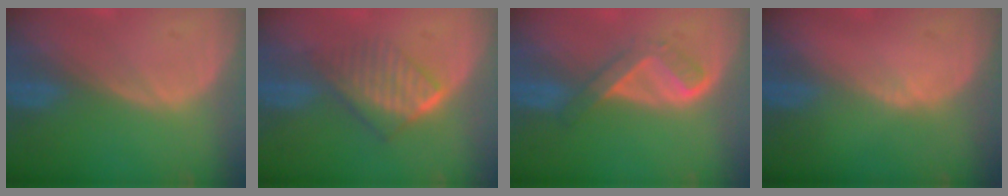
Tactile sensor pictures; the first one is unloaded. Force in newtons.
{"total": 6.6, "press": 5.9, "slide": 3.0}
{"total": 5.2, "press": 4.4, "slide": 2.9}
{"total": 0.7, "press": 0.4, "slide": 0.5}